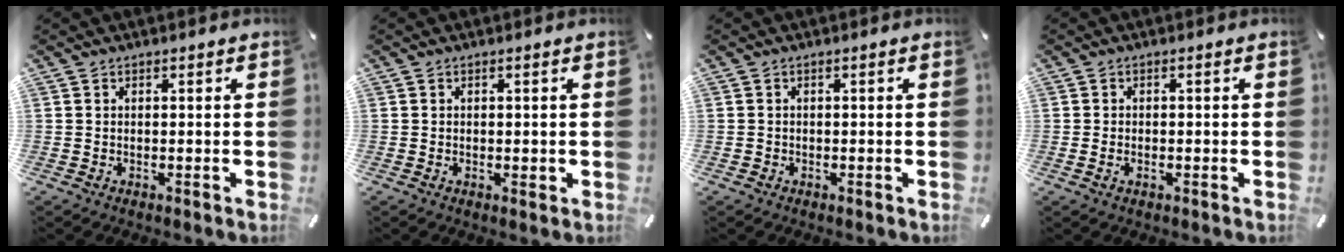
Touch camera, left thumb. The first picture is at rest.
{"total": 0.9, "force": [0.0, 0.3, 0.8], "torque": [-0.016, -0.001, 0.000]}
{"total": 0.6, "force": [-0.3, 0.4, 0.1], "torque": [-0.003, 0.002, -0.008]}
{"total": 1.4, "force": [-0.5, 0.6, 1.2], "torque": [-0.020, 0.000, -0.008]}